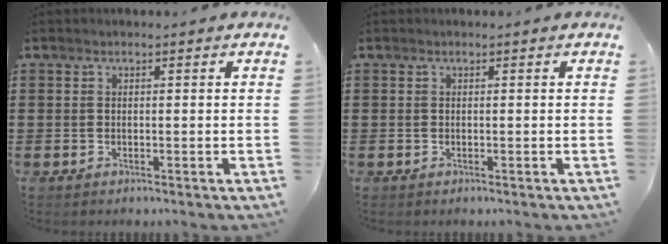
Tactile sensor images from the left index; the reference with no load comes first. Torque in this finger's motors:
{"motor_torque": [0.00, 0.00, 0.01, 0.00]}